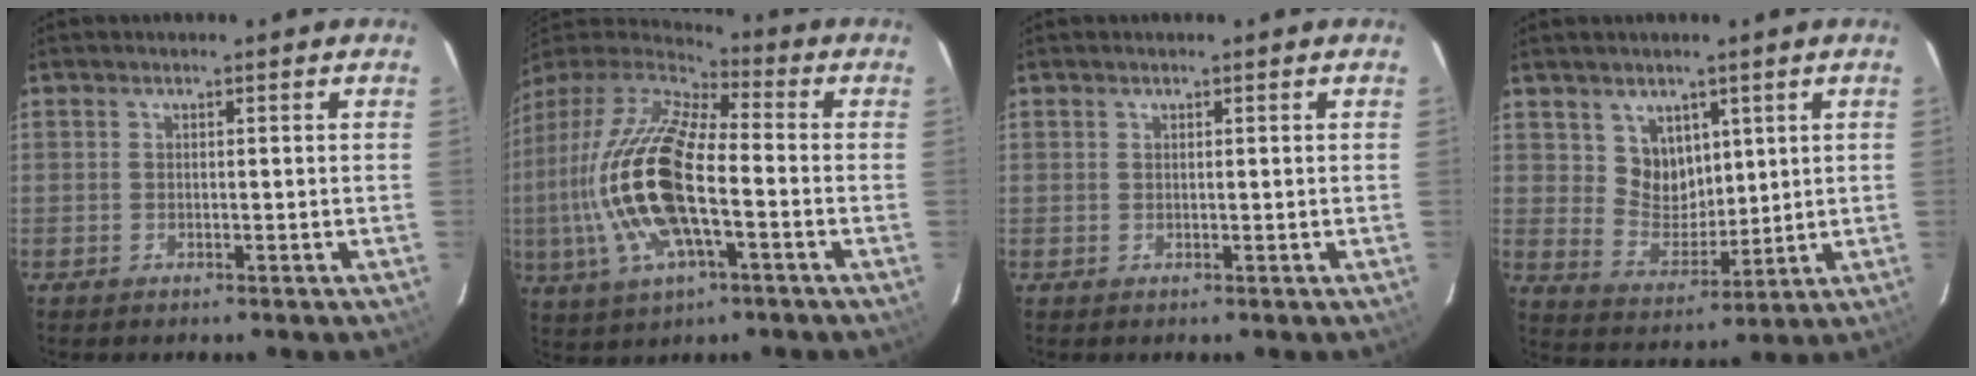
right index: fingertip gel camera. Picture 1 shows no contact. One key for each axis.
{"total": 21.5, "fx": -3.4, "fy": 7.6, "fz": 19.8, "tx": -0.396, "ty": -0.013, "tz": -0.071}
{"total": 0.5, "fx": 0.2, "fy": 0.5, "fz": 0.0, "tx": 0.002, "ty": 0.003, "tz": 0.004}
{"total": 7.7, "fx": 3.8, "fy": 6.2, "fz": 2.5, "tx": -0.043, "ty": 0.003, "tz": 0.085}